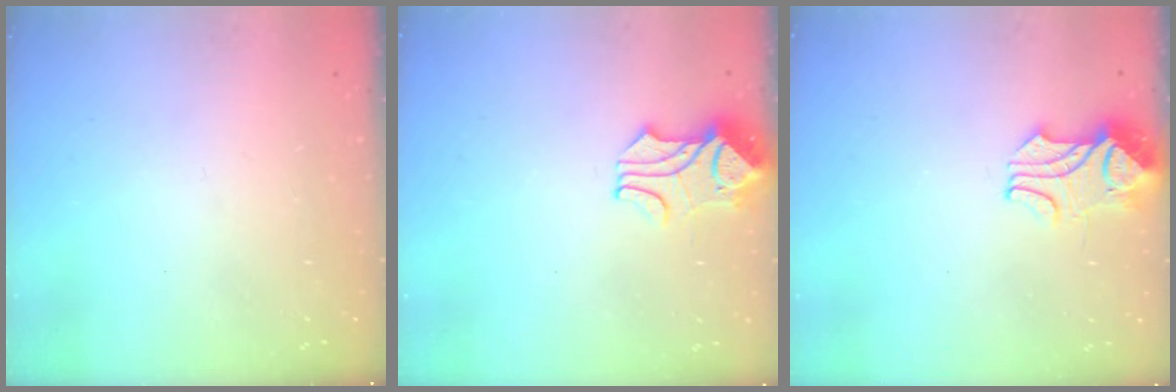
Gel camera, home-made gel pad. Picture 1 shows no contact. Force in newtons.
{"total": 1.8, "press": 1.4, "slide": 1.0}
{"total": 2.3, "press": 2.1, "slide": 0.8}